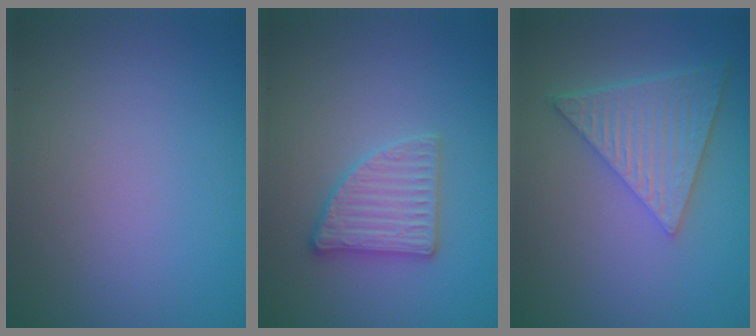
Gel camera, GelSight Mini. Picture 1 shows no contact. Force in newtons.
{"total": 2.9, "press": 2.8, "slide": 0.5}
{"total": 6.8, "press": 4.9, "slide": 4.7}